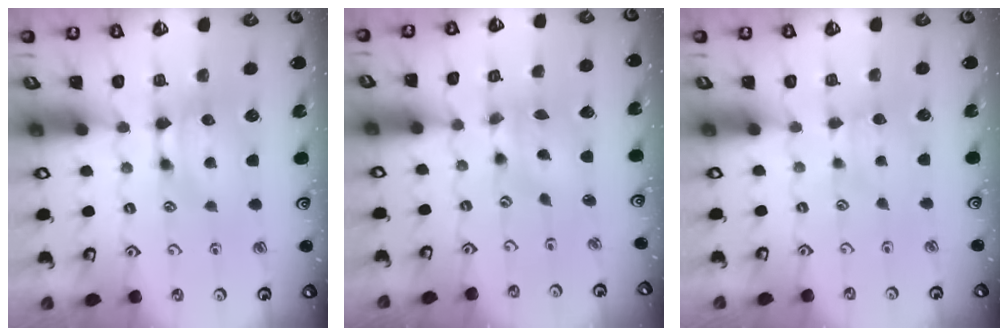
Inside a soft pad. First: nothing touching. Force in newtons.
{"total": 1.4, "press": 0.4, "slide": 1.4}
{"total": 2.2, "press": 2.1, "slide": 0.4}